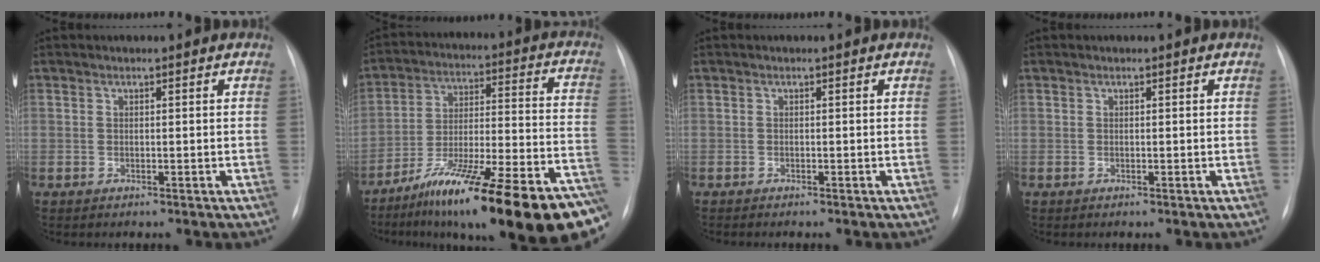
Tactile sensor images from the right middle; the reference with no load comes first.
{"total": 27.7, "force": [-19.8, 3.7, 19.1], "torque": [-0.213, 0.001, -0.307]}
{"total": 0.0}
{"total": 0.0}